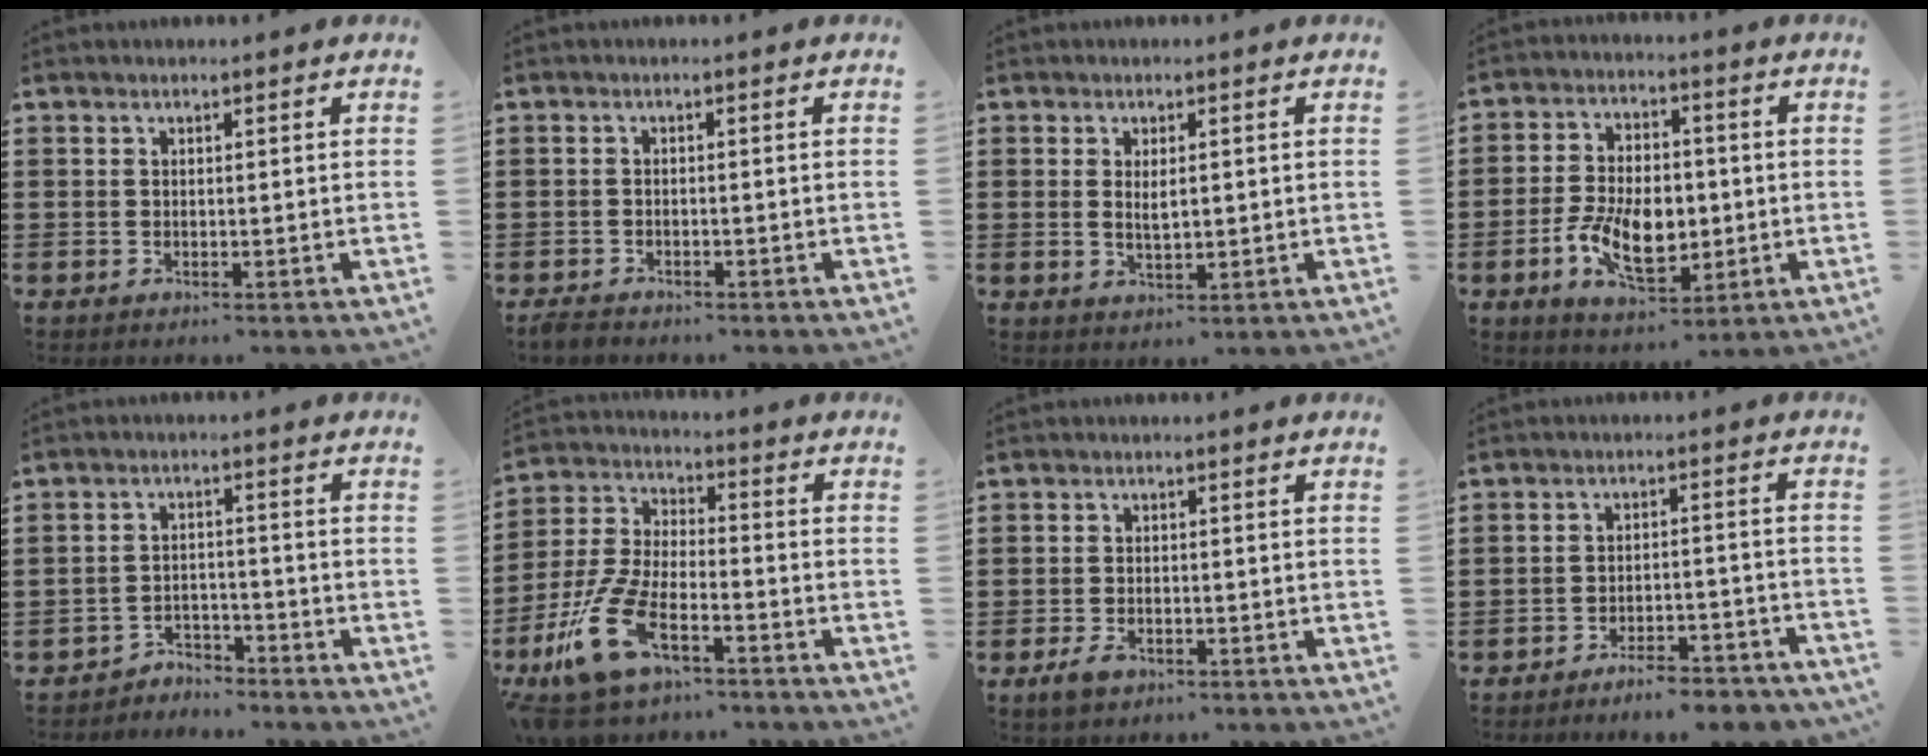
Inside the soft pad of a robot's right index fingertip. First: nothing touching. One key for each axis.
{"total": 1.3, "fx": -1.2, "fy": 0.3, "fz": 0.2, "tx": -0.007, "ty": 0.001, "tz": -0.025}
{"total": 2.7, "fx": 0.4, "fy": 1.1, "fz": 2.4, "tx": -0.047, "ty": 0.004, "tz": 0.005}
{"total": 9.7, "fx": -2.0, "fy": 5.9, "fz": 7.4, "tx": -0.153, "ty": 0.001, "tz": -0.039}
{"total": 3.5, "fx": -3.4, "fy": 0.7, "fz": -0.2, "tx": -0.005, "ty": 0.003, "tz": -0.073}
{"total": 12.7, "fx": -7.8, "fy": 5.1, "fz": 8.6, "tx": -0.212, "ty": 0.006, "tz": -0.154}
{"total": 2.2, "fx": -1.4, "fy": 1.1, "fz": 1.3, "tx": -0.030, "ty": -0.001, "tz": -0.029}
{"total": 4.9, "fx": -4.6, "fy": 0.2, "fz": 1.6, "tx": -0.025, "ty": 0.001, "tz": -0.088}